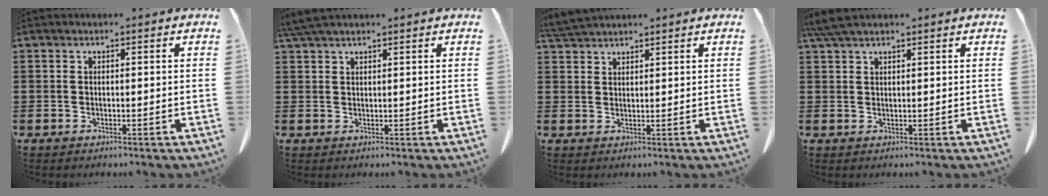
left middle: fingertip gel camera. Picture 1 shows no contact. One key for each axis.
{"total": 3.5, "fx": 2.9, "fy": 0.6, "fz": 1.9, "tx": -0.046, "ty": 0.002, "tz": 0.055}
{"total": 3.6, "fx": 3.4, "fy": 0.5, "fz": 1.0, "tx": -0.031, "ty": -0.004, "tz": 0.067}
{"total": 4.1, "fx": 3.2, "fy": 0.9, "fz": 2.4, "tx": -0.055, "ty": 0.001, "tz": 0.061}